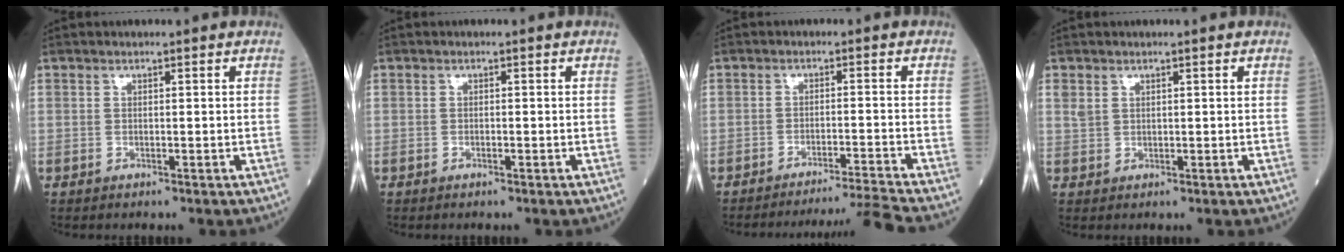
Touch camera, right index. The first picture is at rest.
{"total": 0.0}
{"total": 8.7, "force": [-7.5, -4.3, 0.8], "torque": [-0.005, -0.012, -0.114]}
{"total": 1.4, "force": [0.9, 1.0, 0.5], "torque": [-0.012, 0.009, 0.021]}